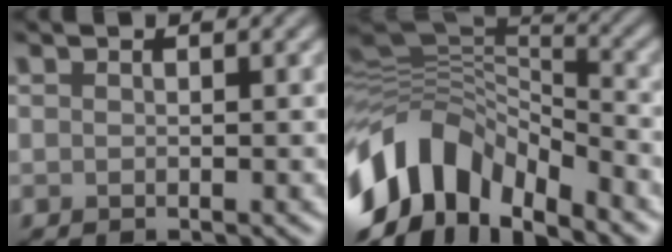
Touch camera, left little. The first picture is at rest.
{"total": 12.5, "force": [-6.4, 7.2, 8.0], "torque": [-0.159, 0.007, -0.124]}